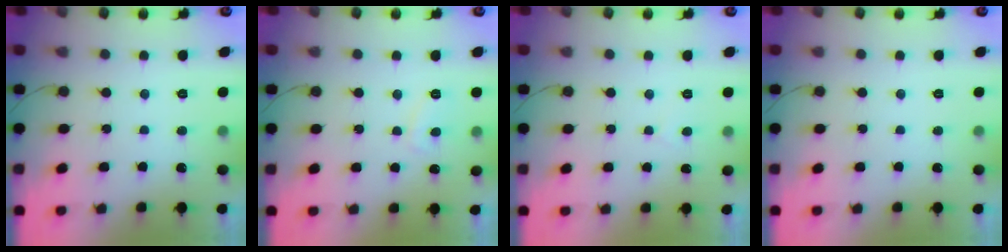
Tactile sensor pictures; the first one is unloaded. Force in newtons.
{"total": 2.9, "press": 2.9, "slide": 0.1}
{"total": 2.9, "press": 2.9, "slide": 0.4}
{"total": 0.0}